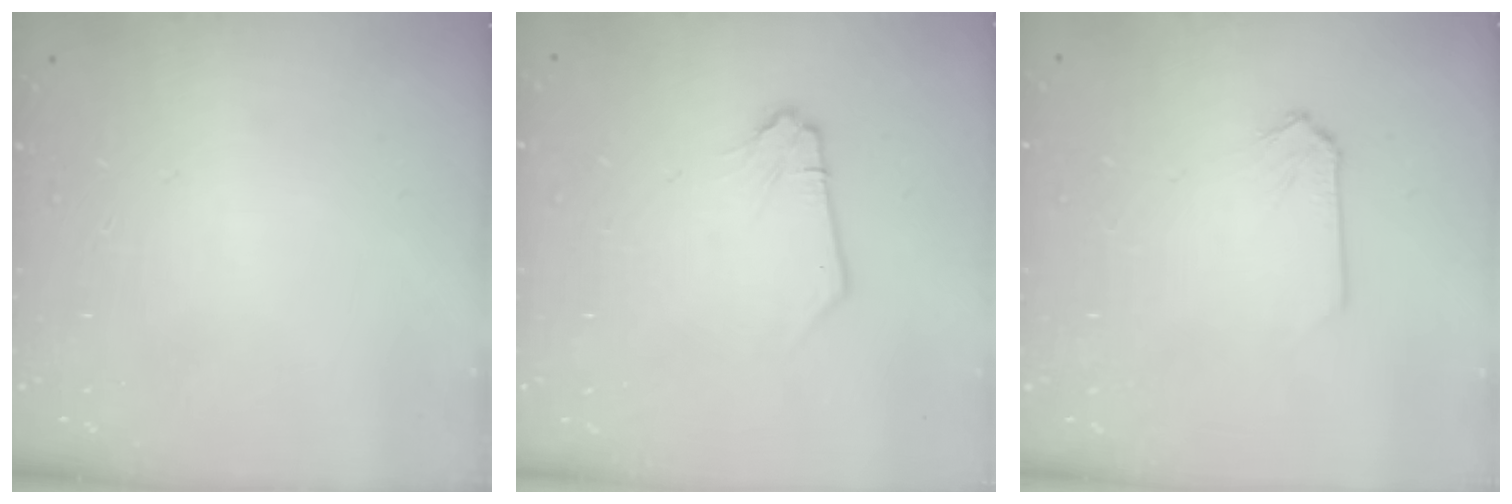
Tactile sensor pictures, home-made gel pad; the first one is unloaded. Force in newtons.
{"total": 0.0}
{"total": 0.0}